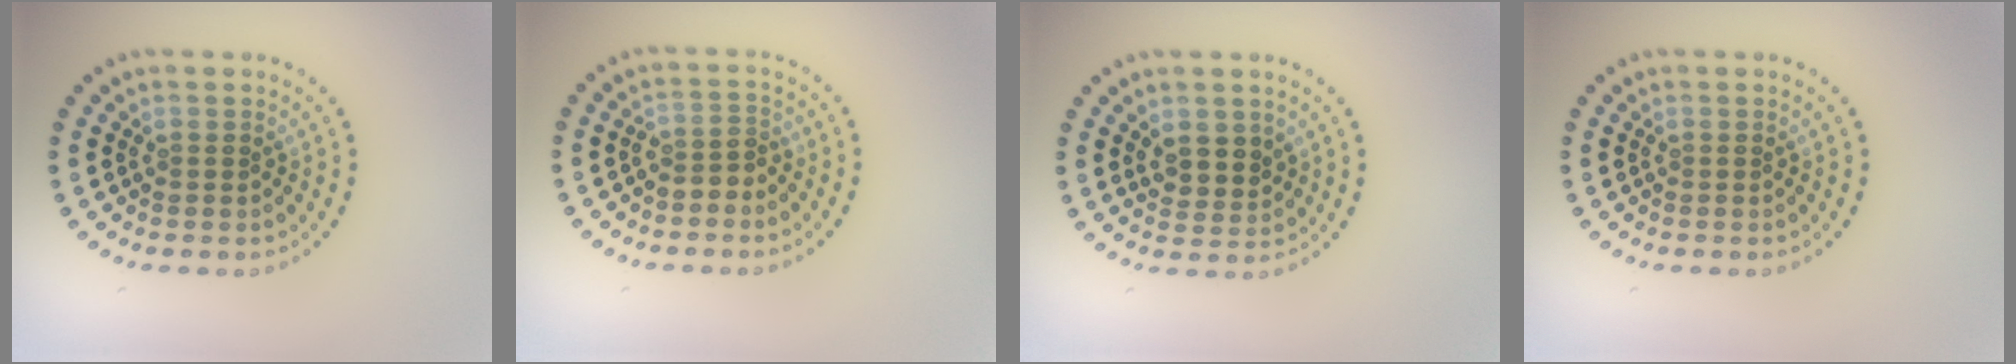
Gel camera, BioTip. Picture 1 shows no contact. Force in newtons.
{"total": 1.6, "press": 1.3, "slide": 1.0}
{"total": 2.3, "press": 2.2, "slide": 0.8}
{"total": 0.0}